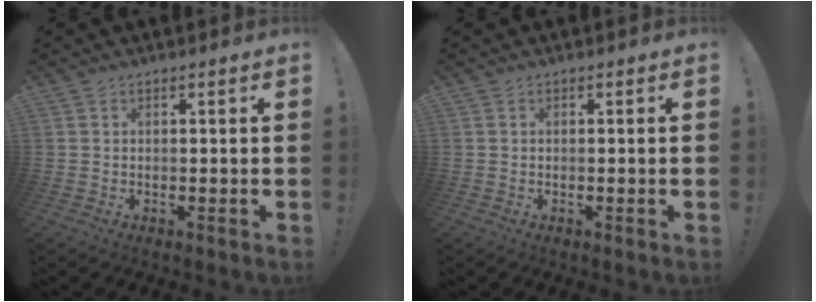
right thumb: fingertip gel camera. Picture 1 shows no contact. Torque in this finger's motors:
{"motor_torque": [-0.13, 0.02, 0.26, 0.01, -0.03]}